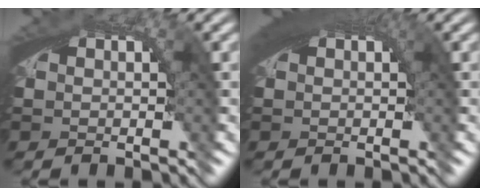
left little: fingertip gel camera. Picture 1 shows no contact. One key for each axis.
{"total": 2.9, "fx": 1.1, "fy": 0.7, "fz": 2.6, "tx": -0.029, "ty": 0.011, "tz": 0.015}